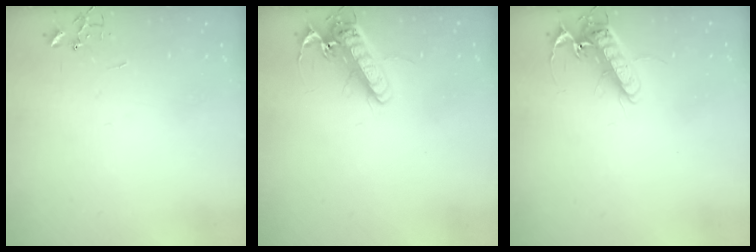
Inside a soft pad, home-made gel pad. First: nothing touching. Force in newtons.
{"total": 15.7, "press": 15.5, "slide": 2.4}
{"total": 13.7, "press": 13.5, "slide": 2.3}